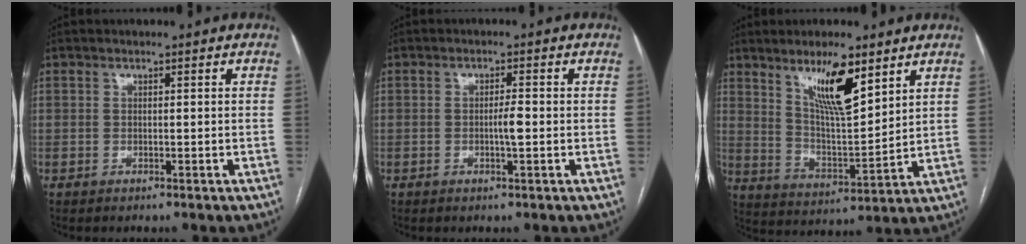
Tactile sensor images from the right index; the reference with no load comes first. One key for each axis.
{"total": 2.2, "fx": -0.4, "fy": 0.2, "fz": 2.2, "tx": -0.040, "ty": 0.000, "tz": -0.007}
{"total": 11.2, "fx": 6.8, "fy": 2.1, "fz": 8.6, "tx": -0.156, "ty": -0.009, "tz": 0.127}